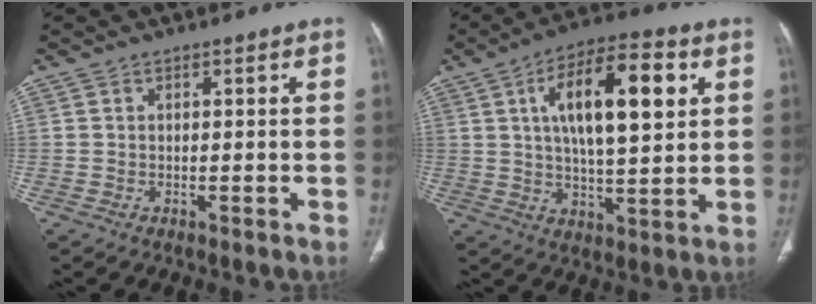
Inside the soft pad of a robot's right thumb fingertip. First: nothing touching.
{"total": 16.7, "force": [4.8, 6.3, 14.7], "torque": [-0.221, -0.001, 0.075]}